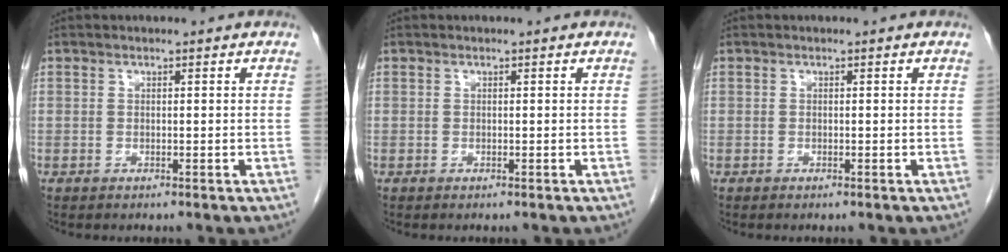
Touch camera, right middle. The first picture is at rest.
{"total": 0.0}
{"total": 0.0}